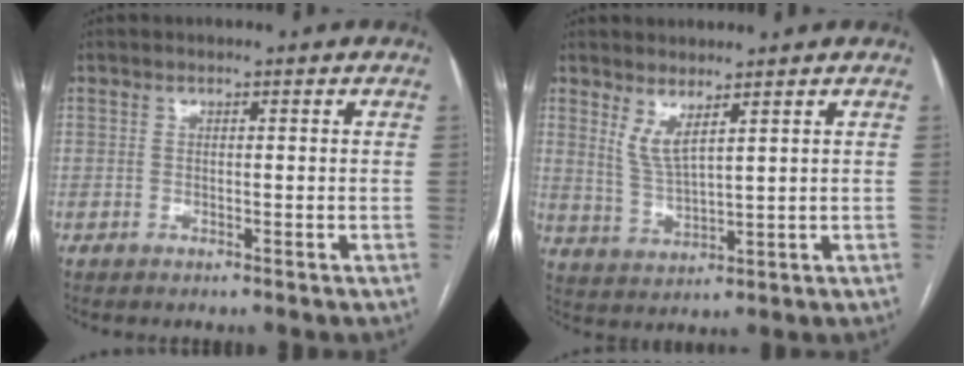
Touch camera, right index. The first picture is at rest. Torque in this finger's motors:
{"motor_torque": [0.10, 0.13, 0.16, 0.07]}